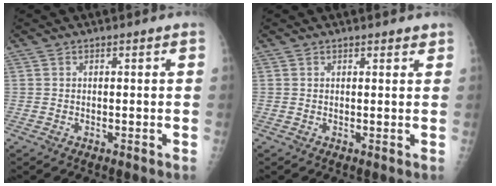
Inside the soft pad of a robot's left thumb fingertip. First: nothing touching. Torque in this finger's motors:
{"motor_torque": [-0.16, -0.03, -0.08, 0.02, 0.03]}